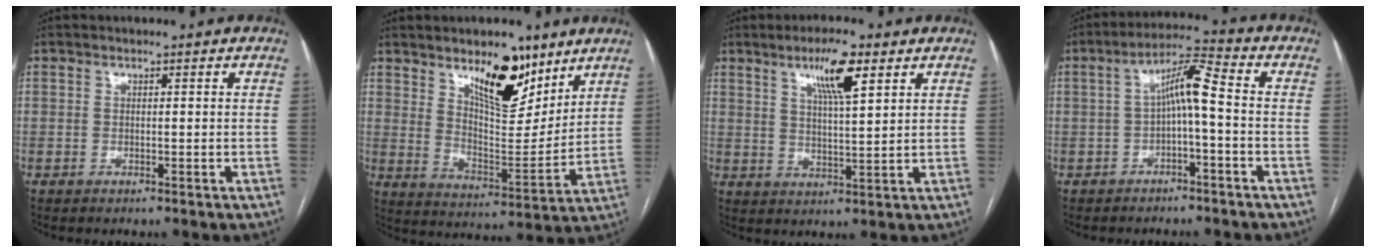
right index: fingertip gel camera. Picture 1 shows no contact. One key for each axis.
{"total": 13.0, "fx": 8.5, "fy": 4.5, "fz": 8.7, "tx": -0.133, "ty": -0.009, "tz": 0.146}
{"total": 7.9, "fx": 4.4, "fy": 1.0, "fz": 6.5, "tx": -0.116, "ty": 0.000, "tz": 0.074}
{"total": 6.8, "fx": -0.5, "fy": 0.9, "fz": 6.7, "tx": -0.119, "ty": 0.032, "tz": -0.010}